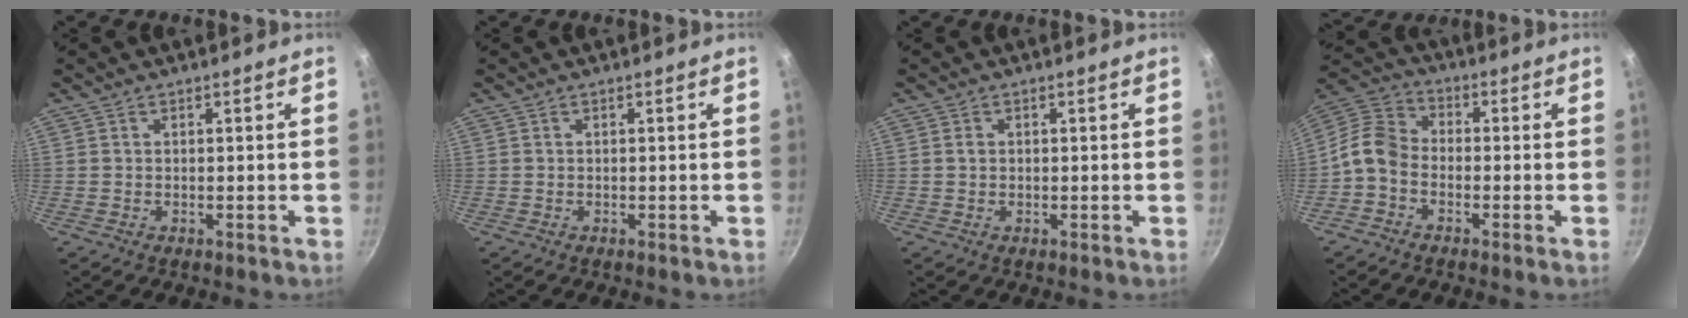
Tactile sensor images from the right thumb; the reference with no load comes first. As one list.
[{"total": 0.0}, {"total": 1.0, "force": [0.2, 0.9, 0.5], "torque": [-0.008, 0.002, 0.003]}, {"total": 7.9, "force": [-2.8, 5.8, 4.6], "torque": [-0.085, 0.044, -0.077]}]